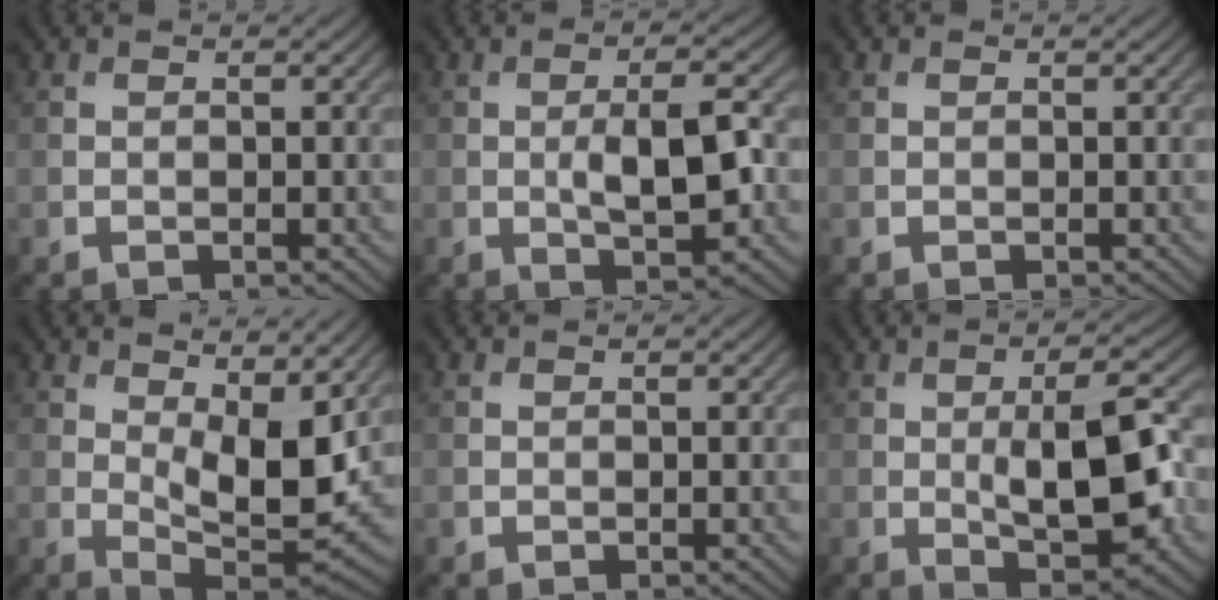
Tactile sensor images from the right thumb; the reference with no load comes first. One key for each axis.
{"total": 6.8, "fx": -0.6, "fy": 2.2, "fz": 6.4, "tx": -0.109, "ty": 0.002, "tz": -0.010}
{"total": 0.0}
{"total": 9.7, "fx": 2.5, "fy": 4.1, "fz": 8.3, "tx": -0.144, "ty": -0.012, "tz": 0.048}
{"total": 0.0}
{"total": 10.1, "fx": -0.8, "fy": 3.3, "fz": 9.5, "tx": -0.150, "ty": 0.001, "tz": -0.014}